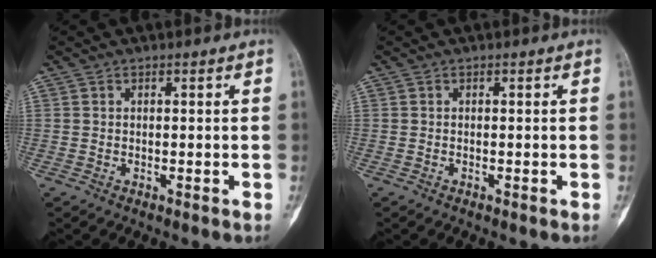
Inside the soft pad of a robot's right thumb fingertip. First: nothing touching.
{"total": 0.0}